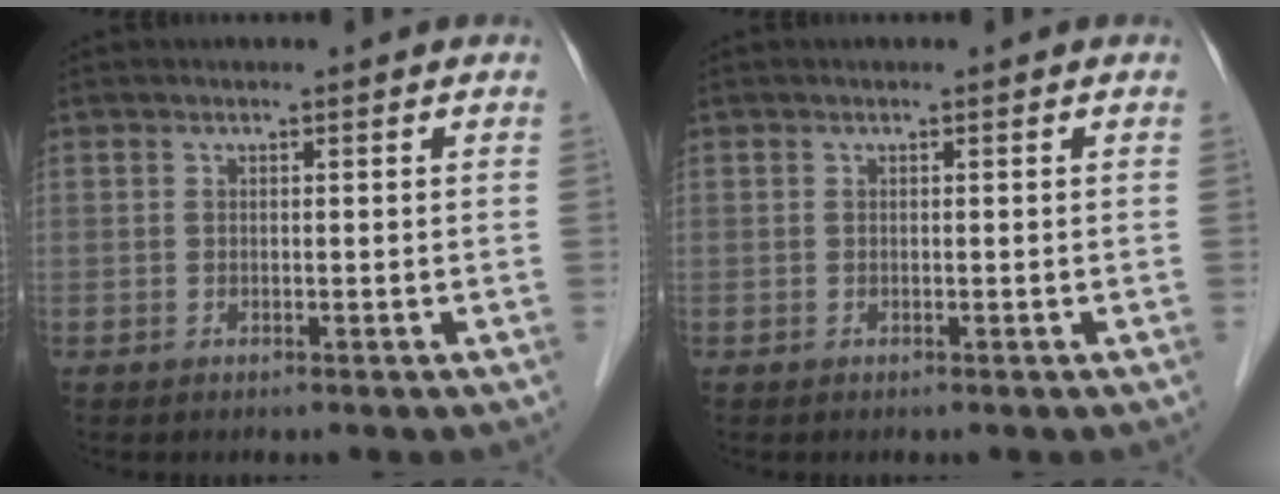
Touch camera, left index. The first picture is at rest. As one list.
[{"total": 0.0}]